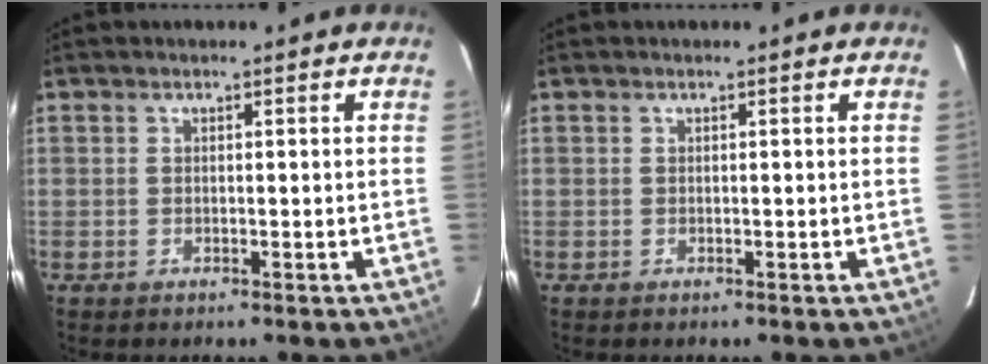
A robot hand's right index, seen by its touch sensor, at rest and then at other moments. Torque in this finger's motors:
{"motor_torque": [0.00, 0.00, 0.00, 0.00]}